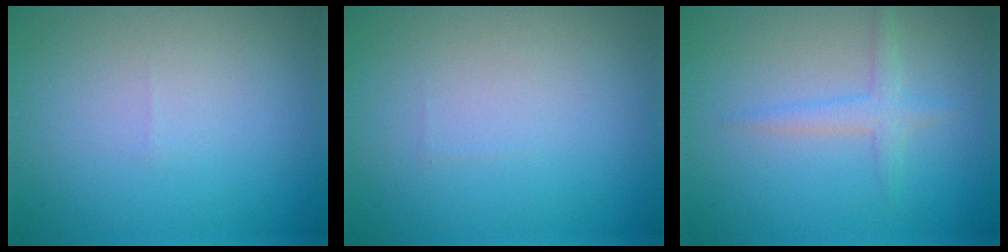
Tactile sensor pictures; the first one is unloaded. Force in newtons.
{"total": 0.0}
{"total": 1.9, "press": 1.9, "slide": 0.1}